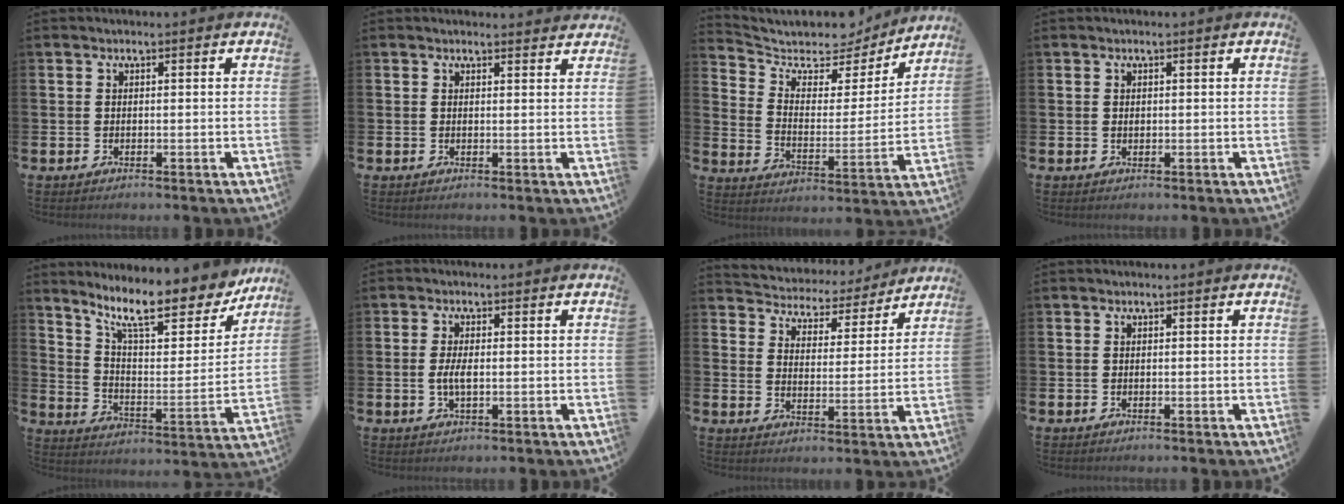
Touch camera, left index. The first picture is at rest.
{"total": 1.3, "force": [1.3, 0.1, 0.0], "torque": [0.009, -0.006, 0.021]}
{"total": 7.1, "force": [6.4, 2.8, 1.2], "torque": [-0.062, -0.053, 0.108]}
{"total": 0.5, "force": [0.2, 0.4, 0.3], "torque": [0.000, 0.000, 0.001]}
{"total": 12.5, "force": [10.2, 3.3, 6.4], "torque": [-0.136, -0.062, 0.172]}
{"total": 2.7, "force": [-0.2, 1.0, 2.5], "torque": [-0.046, 0.002, -0.006]}
{"total": 4.7, "force": [4.4, 1.5, -0.1], "torque": [-0.026, -0.041, 0.071]}
{"total": 0.0}